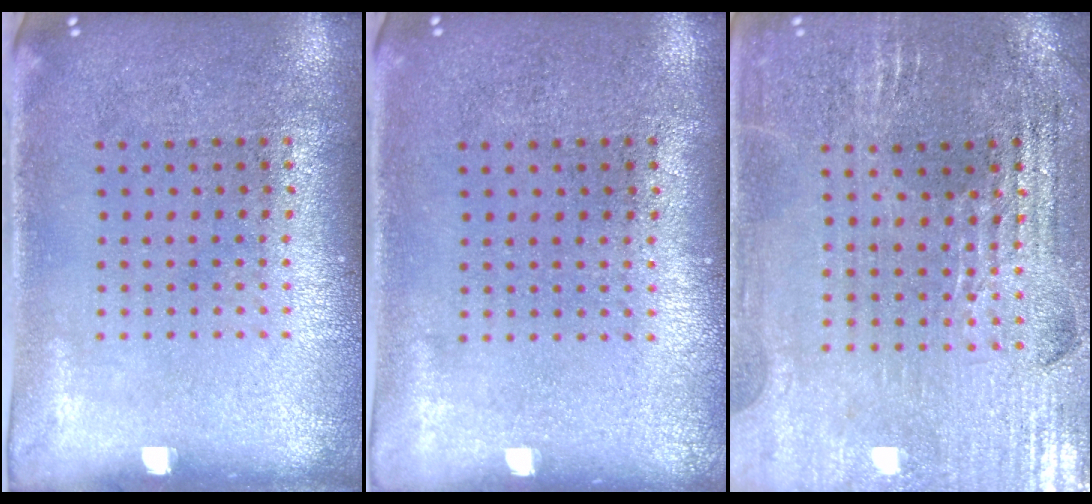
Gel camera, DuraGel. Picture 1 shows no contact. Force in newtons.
{"total": 0.0}
{"total": 2.9, "press": 2.8, "slide": 0.5}